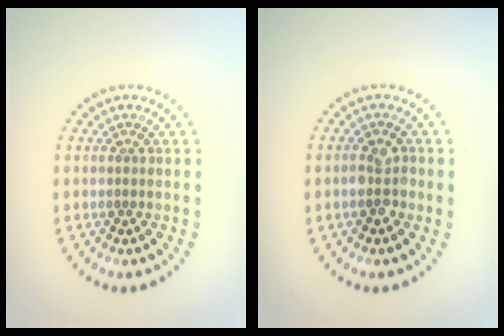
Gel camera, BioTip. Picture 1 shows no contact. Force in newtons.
{"total": 2.1, "press": 2.0, "slide": 0.6}